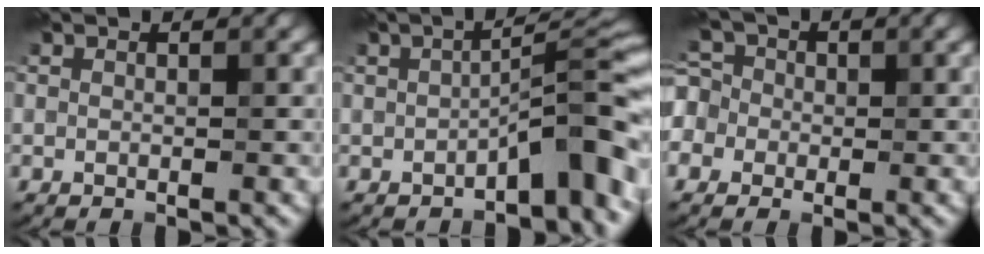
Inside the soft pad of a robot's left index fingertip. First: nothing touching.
{"total": 5.8, "force": [-2.5, 1.7, 4.9], "torque": [-0.060, 0.021, -0.043]}
{"total": 6.7, "force": [-0.1, 6.1, 2.9], "torque": [-0.077, 0.040, -0.052]}